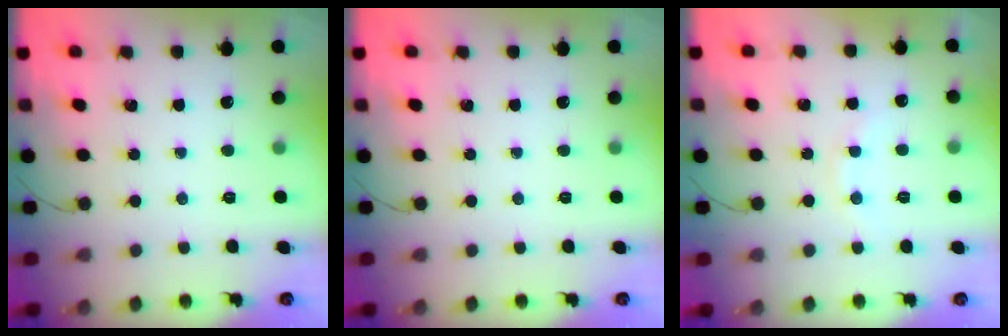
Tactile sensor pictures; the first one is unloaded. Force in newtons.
{"total": 0.0}
{"total": 6.6, "press": 6.5, "slide": 1.2}